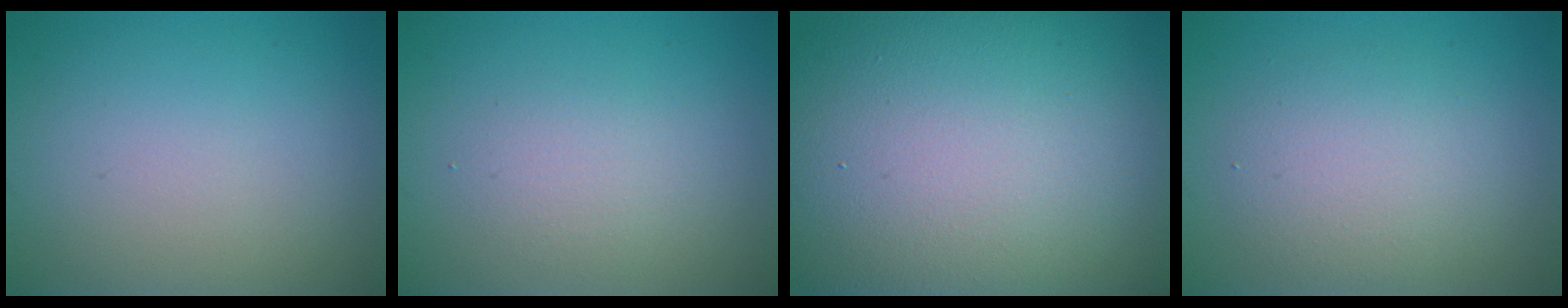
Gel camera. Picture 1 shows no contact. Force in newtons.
{"total": 1.9, "press": 1.9, "slide": 0.2}
{"total": 21.1, "press": 21.1, "slide": 1.0}
{"total": 3.8, "press": 3.8, "slide": 0.2}